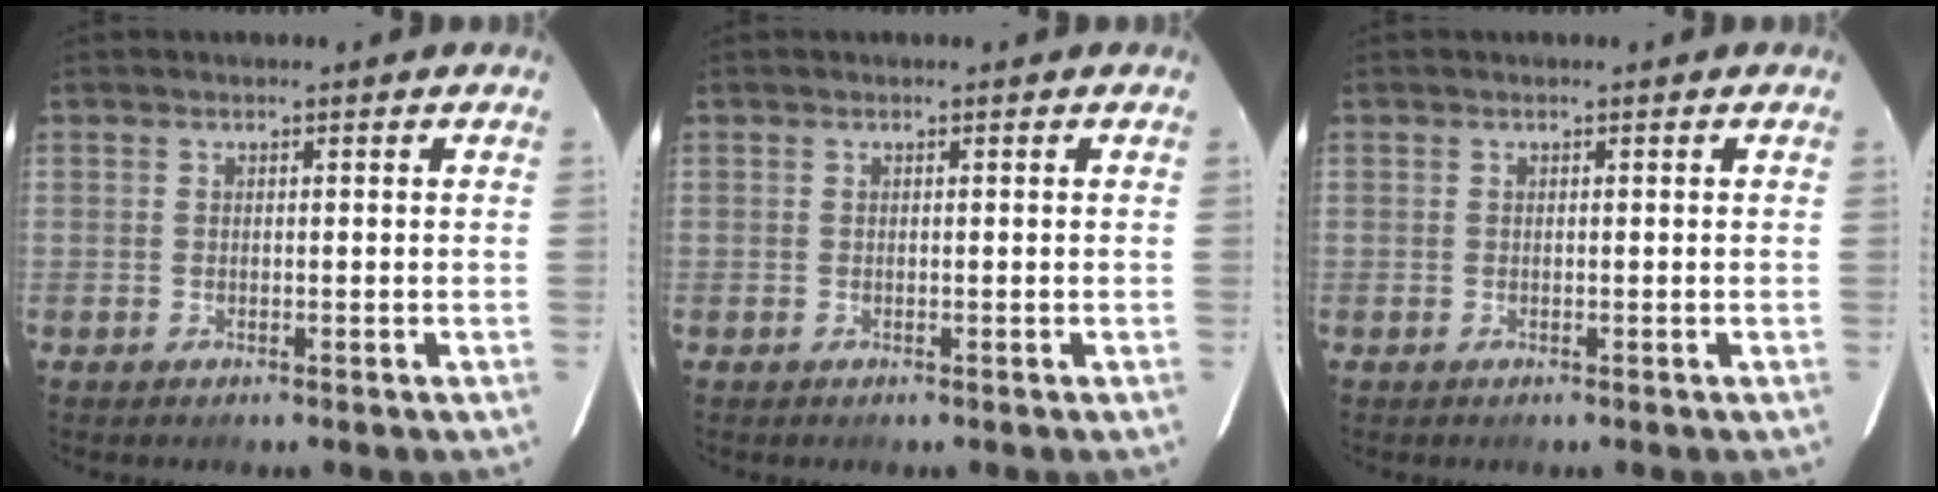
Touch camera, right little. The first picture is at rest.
{"total": 0.0}
{"total": 0.0}